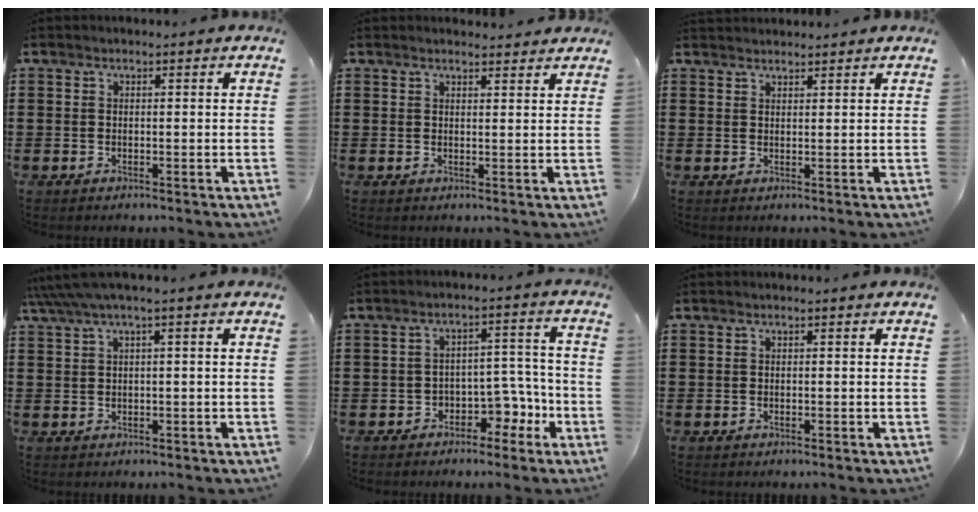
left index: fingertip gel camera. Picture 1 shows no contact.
{"total": 1.5, "force": [1.5, 0.1, 0.2], "torque": [-0.008, 0.001, 0.030]}
{"total": 1.5, "force": [1.5, 0.2, 0.0], "torque": [-0.004, 0.001, 0.029]}
{"total": 2.4, "force": [0.1, 0.1, 2.4], "torque": [-0.050, -0.007, -0.003]}
{"total": 5.2, "force": [-3.2, 3.3, 2.4], "torque": [-0.048, 0.014, -0.062]}
{"total": 0.0}